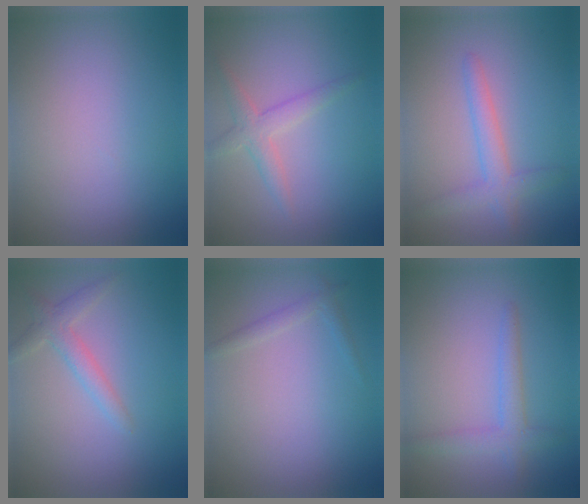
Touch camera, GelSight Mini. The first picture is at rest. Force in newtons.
{"total": 2.5, "press": 2.5, "slide": 0.1}
{"total": 2.7, "press": 2.6, "slide": 0.1}
{"total": 2.2, "press": 2.2, "slide": 0.1}
{"total": 1.0, "press": 1.0, "slide": 0.0}
{"total": 2.3, "press": 2.3, "slide": 0.2}